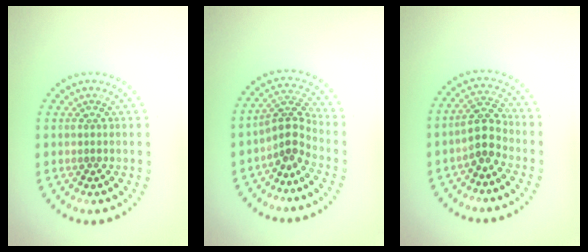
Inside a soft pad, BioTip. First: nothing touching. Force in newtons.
{"total": 2.9, "press": 2.0, "slide": 2.2}
{"total": 3.0, "press": 2.6, "slide": 1.4}